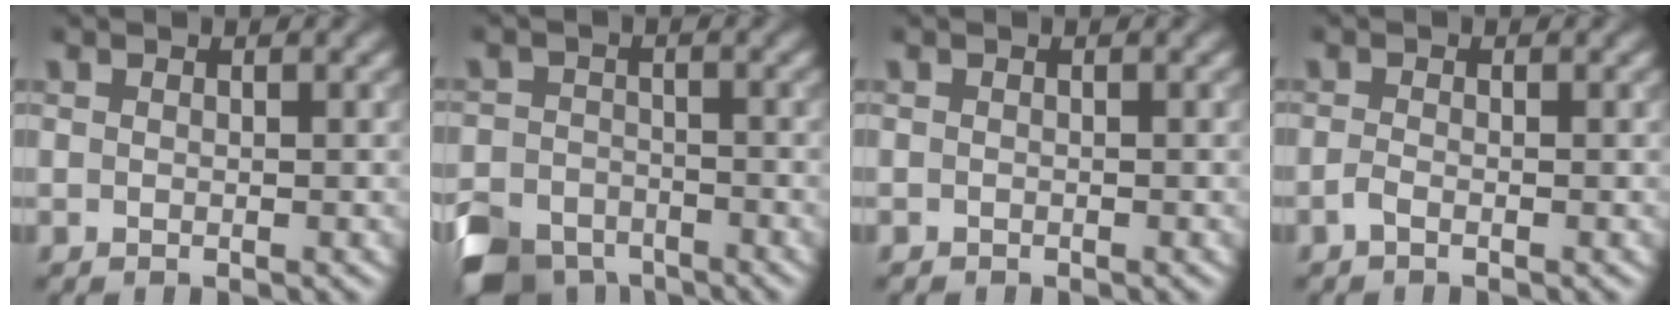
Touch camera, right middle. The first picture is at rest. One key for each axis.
{"total": 5.9, "fx": -4.7, "fy": 3.2, "fz": 1.7, "tx": -0.025, "ty": -0.009, "tz": -0.094}
{"total": 0.0}
{"total": 0.9, "fx": -0.6, "fy": 0.3, "fz": 0.7, "tx": -0.016, "ty": -0.002, "tz": -0.014}